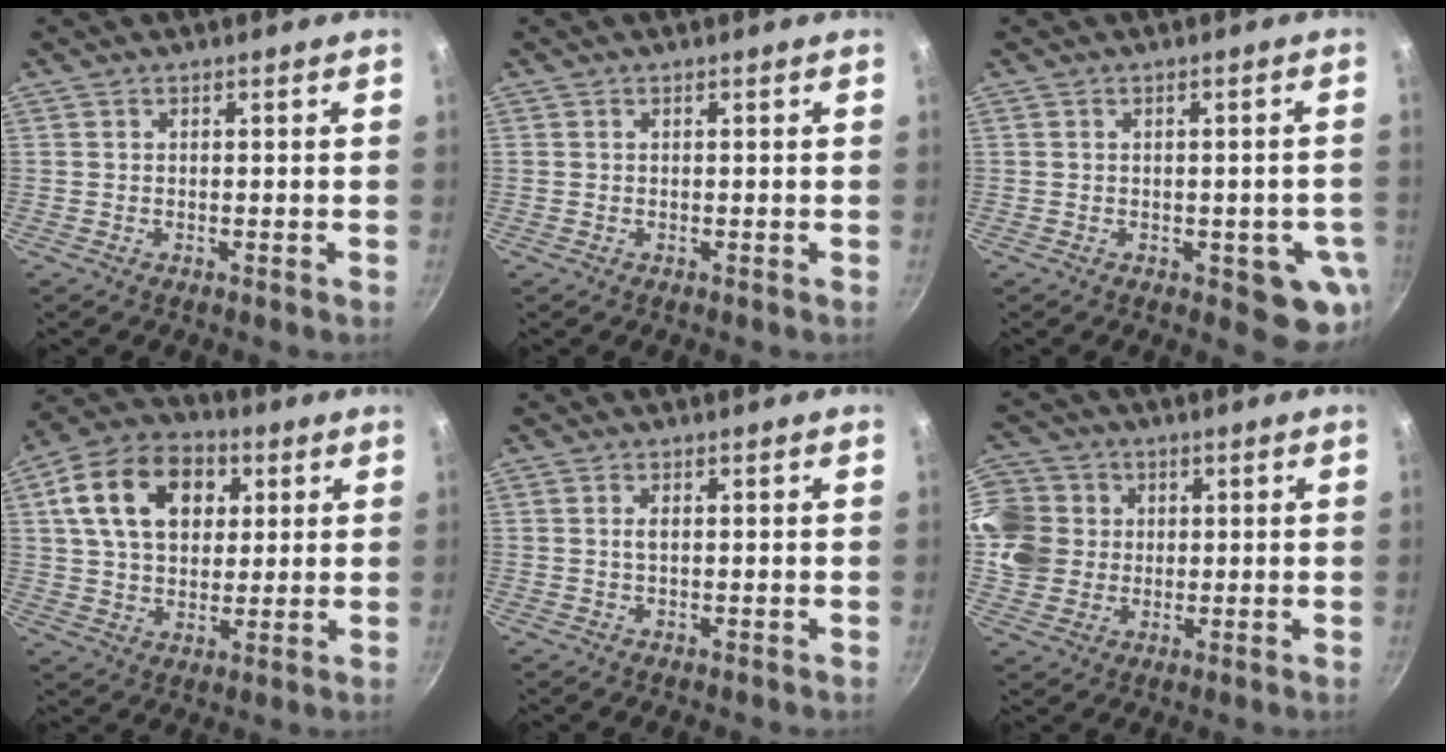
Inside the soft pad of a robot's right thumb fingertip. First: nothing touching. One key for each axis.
{"total": 0.0}
{"total": 7.4, "fx": -1.8, "fy": 3.6, "fz": 6.2, "tx": -0.038, "ty": 0.006, "tz": -0.017}
{"total": 17.3, "fx": 5.3, "fy": 12.0, "fz": 11.3, "tx": -0.171, "ty": 0.008, "tz": 0.078}
{"total": 1.5, "fx": 0.2, "fy": 0.7, "fz": 1.3, "tx": -0.025, "ty": 0.002, "tz": 0.004}
{"total": 12.8, "fx": 2.6, "fy": 11.5, "fz": 5.1, "tx": -0.083, "ty": 0.005, "tz": 0.045}